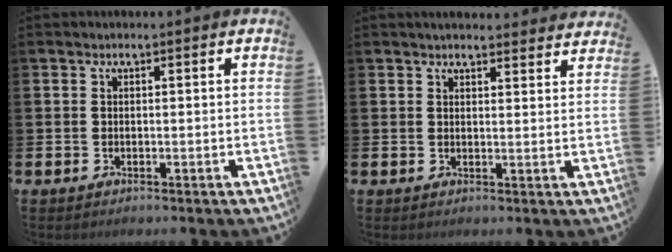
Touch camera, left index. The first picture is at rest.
{"total": 3.2, "force": [3.2, 0.4, 0.0], "torque": [-0.004, -0.016, 0.058]}